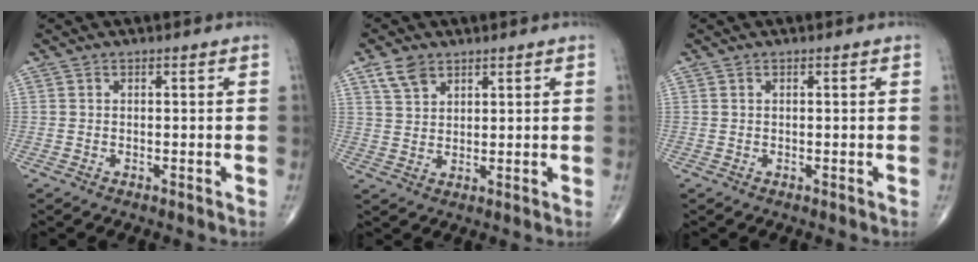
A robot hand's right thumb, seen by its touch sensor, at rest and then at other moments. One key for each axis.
{"total": 4.6, "fx": 2.9, "fy": 2.8, "fz": 2.1, "tx": -0.031, "ty": -0.009, "tz": 0.061}
{"total": 0.0}